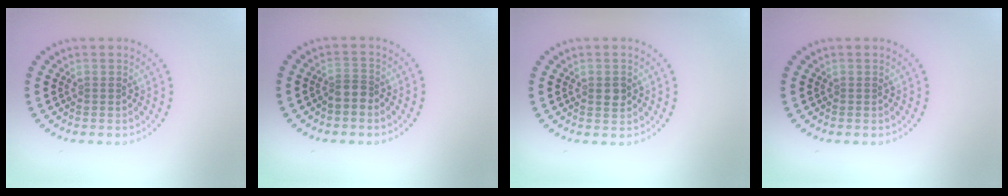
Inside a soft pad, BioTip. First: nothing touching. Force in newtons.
{"total": 1.8, "press": 1.5, "slide": 1.0}
{"total": 1.4, "press": 1.4, "slide": 0.1}
{"total": 0.0}